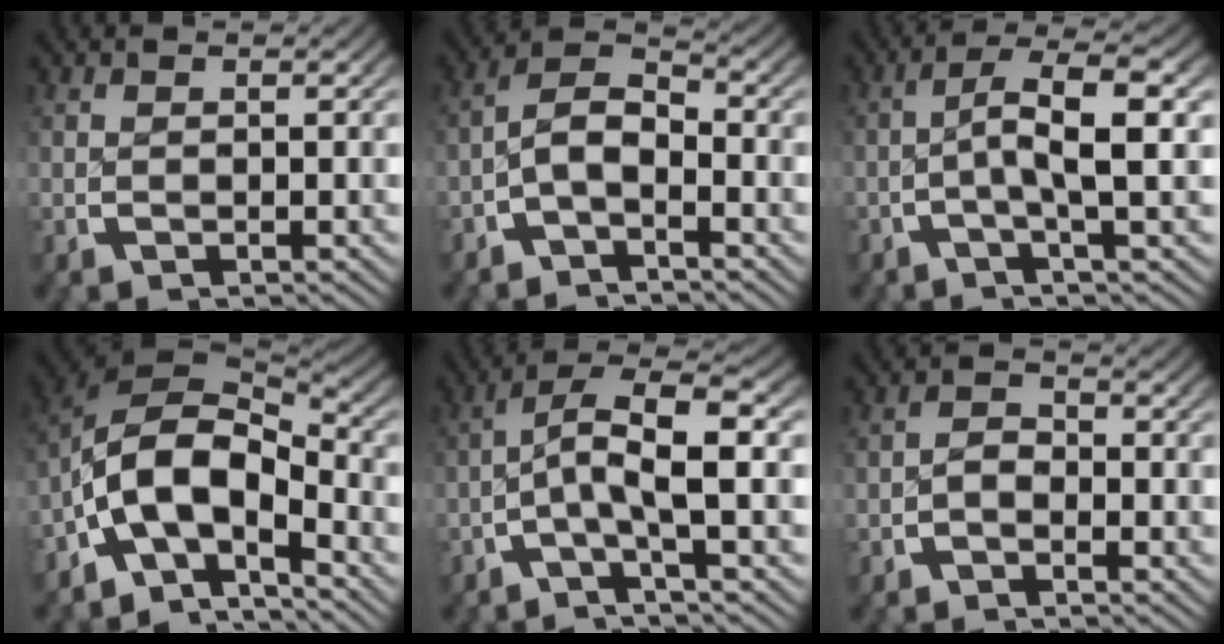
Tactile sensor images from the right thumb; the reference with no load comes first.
{"total": 6.0, "force": [-1.6, 4.0, 4.1], "torque": [-0.072, -0.014, -0.033]}
{"total": 5.0, "force": [-0.3, 1.0, 4.9], "torque": [-0.096, -0.001, -0.011]}
{"total": 14.4, "force": [-2.9, 9.8, 10.1], "torque": [-0.214, -0.051, -0.032]}
{"total": 5.4, "force": [-1.1, 2.0, 4.9], "torque": [-0.097, -0.015, -0.019]}
{"total": 1.7, "force": [-0.9, 1.1, 0.8], "torque": [-0.012, -0.004, -0.019]}